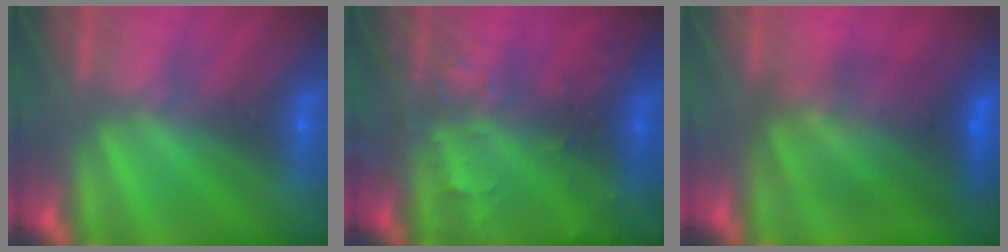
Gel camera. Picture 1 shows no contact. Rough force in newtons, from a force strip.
{"total": 9.3}
{"total": 5.9}